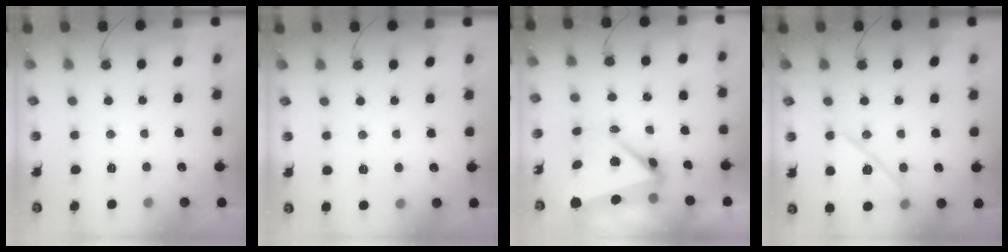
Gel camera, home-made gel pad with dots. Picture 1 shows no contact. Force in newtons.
{"total": 3.4, "press": 2.3, "slide": 2.5}
{"total": 6.8, "press": 6.6, "slide": 1.7}
{"total": 13.9, "press": 13.8, "slide": 1.4}